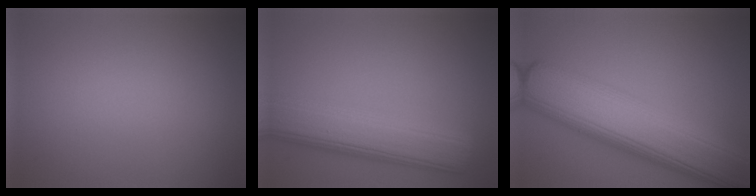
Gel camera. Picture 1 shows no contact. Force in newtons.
{"total": 8.0, "press": 8.0, "slide": 0.2}
{"total": 11.6, "press": 11.6, "slide": 0.2}